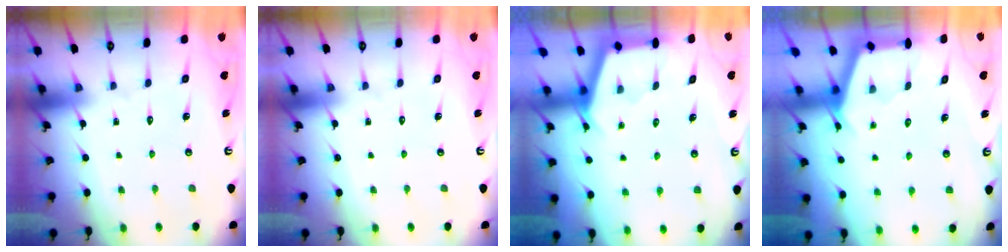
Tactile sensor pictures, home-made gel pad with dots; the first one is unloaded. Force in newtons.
{"total": 0.0}
{"total": 2.4, "press": 2.4, "slide": 0.1}
{"total": 2.9, "press": 2.9, "slide": 0.3}